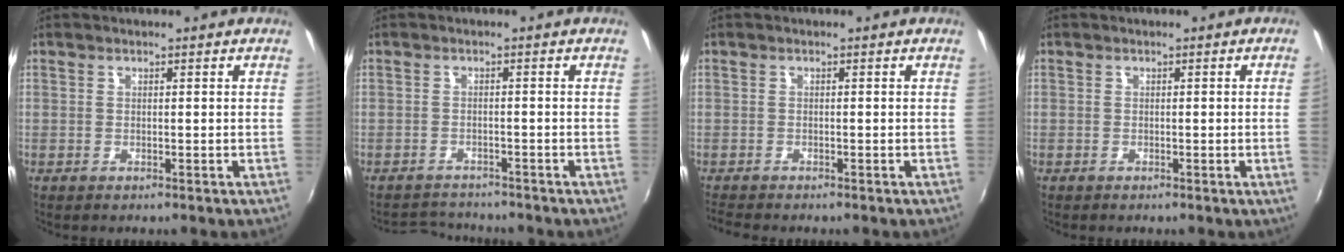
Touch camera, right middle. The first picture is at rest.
{"total": 4.6, "force": [-4.5, 1.0, 0.1], "torque": [-0.019, 0.003, -0.077]}
{"total": 2.6, "force": [-2.4, 0.3, 0.8], "torque": [-0.024, -0.017, -0.047]}
{"total": 1.6, "force": [0.0, -1.0, 1.2], "torque": [-0.010, -0.013, 0.002]}